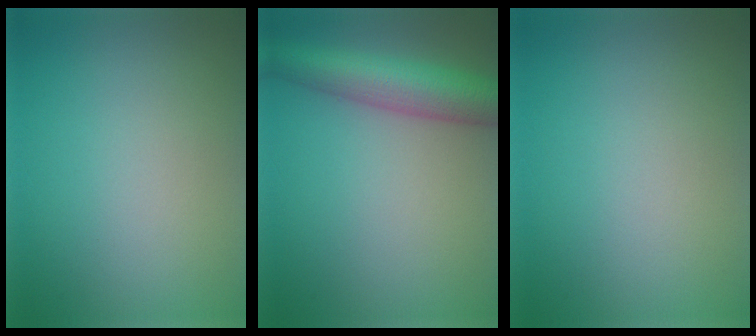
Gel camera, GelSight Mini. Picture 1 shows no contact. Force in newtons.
{"total": 6.7, "press": 6.7, "slide": 0.3}
{"total": 0.0}